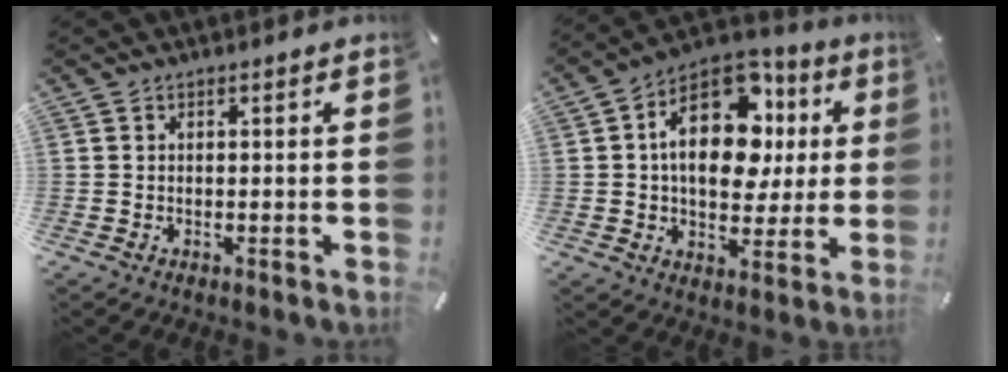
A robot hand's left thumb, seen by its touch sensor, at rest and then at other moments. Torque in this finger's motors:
{"motor_torque": [2.44, 2.57, 1.55, -0.96, 0.41]}